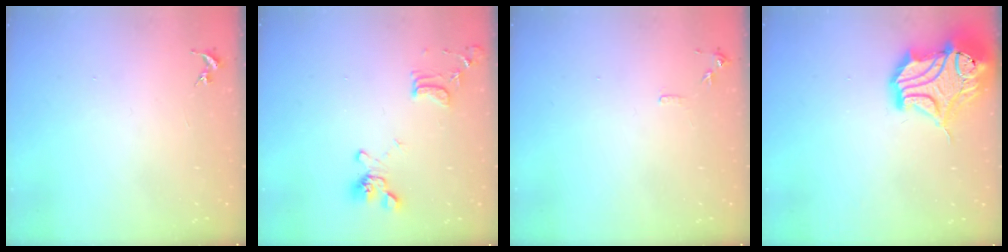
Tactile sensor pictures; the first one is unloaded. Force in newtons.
{"total": 13.7, "press": 13.6, "slide": 1.5}
{"total": 6.1, "press": 6.0, "slide": 0.7}
{"total": 18.4, "press": 18.2, "slide": 2.4}